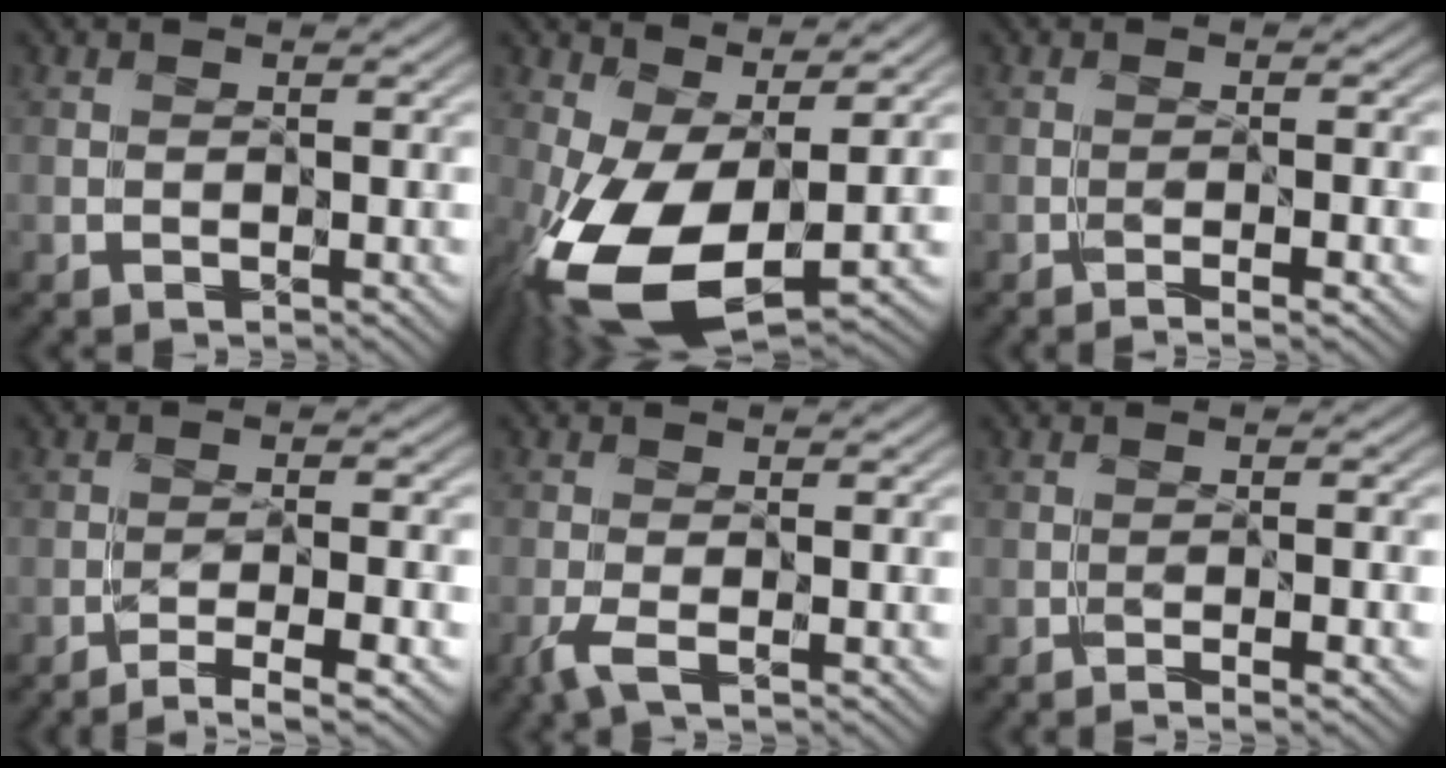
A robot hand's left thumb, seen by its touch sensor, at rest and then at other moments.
{"total": 13.8, "force": [-2.3, 6.6, 11.8], "torque": [-0.265, -0.026, -0.029]}
{"total": 2.8, "force": [-1.8, 0.0, 2.2], "torque": [-0.039, 0.004, -0.027]}
{"total": 4.7, "force": [-3.4, 0.3, 3.2], "torque": [-0.049, 0.006, -0.054]}
{"total": 2.2, "force": [-1.3, 0.2, 1.8], "torque": [-0.048, -0.004, -0.034]}
{"total": 2.5, "force": [-1.5, 0.0, 2.0], "torque": [-0.035, 0.004, -0.022]}